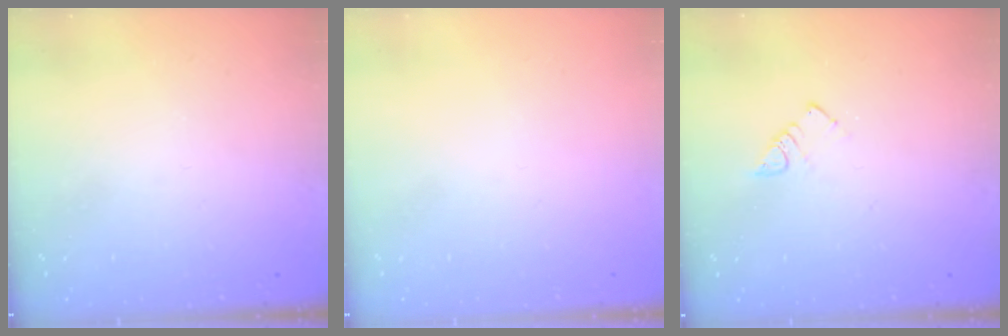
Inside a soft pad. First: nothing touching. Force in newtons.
{"total": 1.5, "press": 1.5, "slide": 0.1}
{"total": 3.1, "press": 3.1, "slide": 0.3}